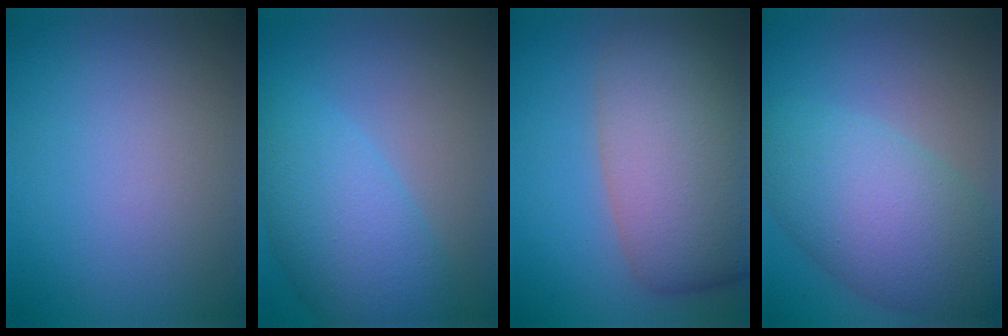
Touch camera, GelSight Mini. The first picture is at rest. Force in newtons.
{"total": 7.2, "press": 7.2, "slide": 0.3}
{"total": 10.6, "press": 10.6, "slide": 0.8}
{"total": 8.4, "press": 8.4, "slide": 0.3}